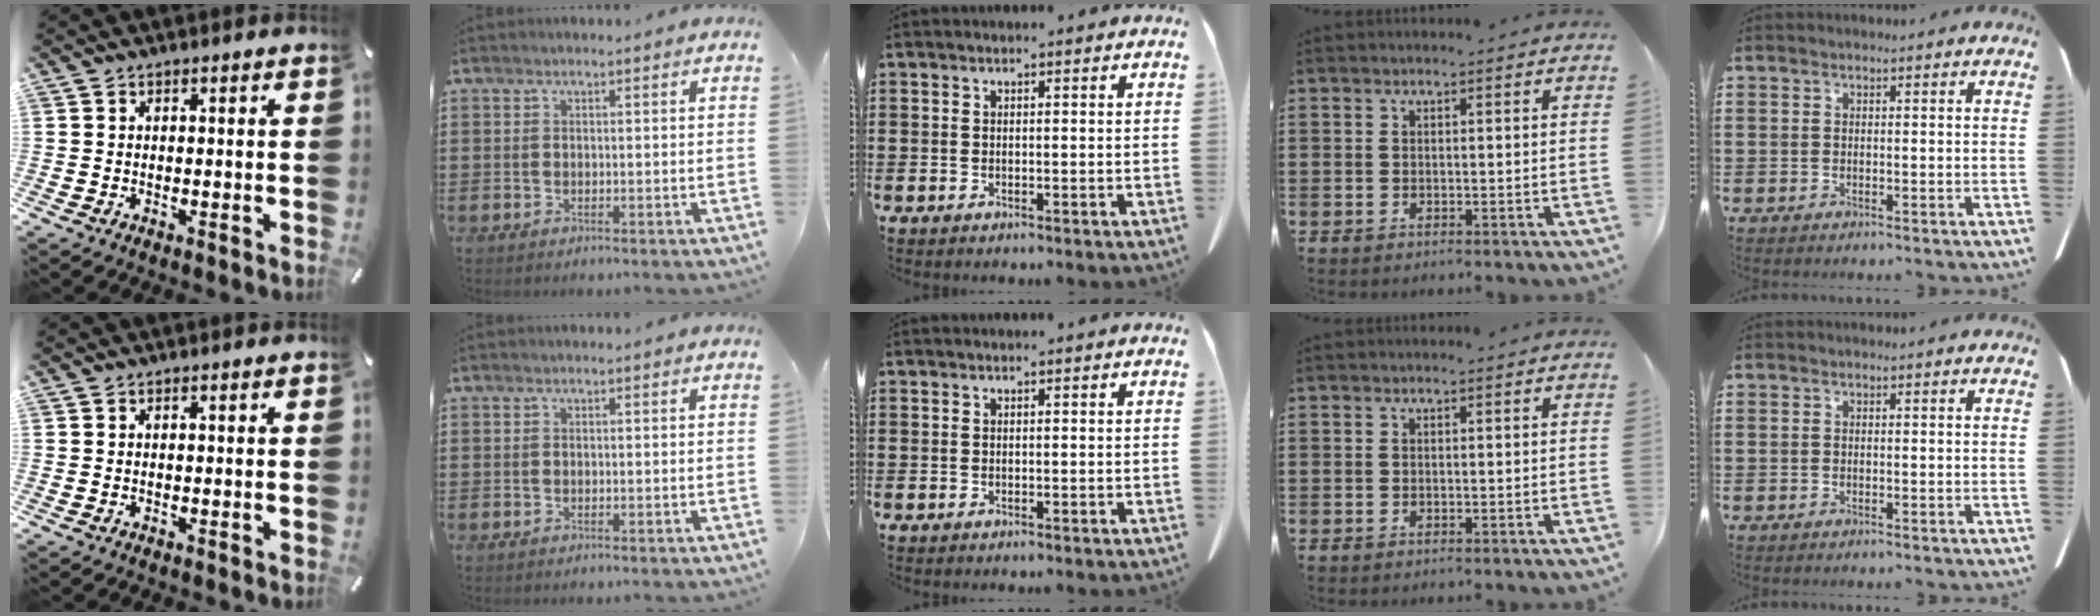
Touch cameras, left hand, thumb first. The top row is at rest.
{}